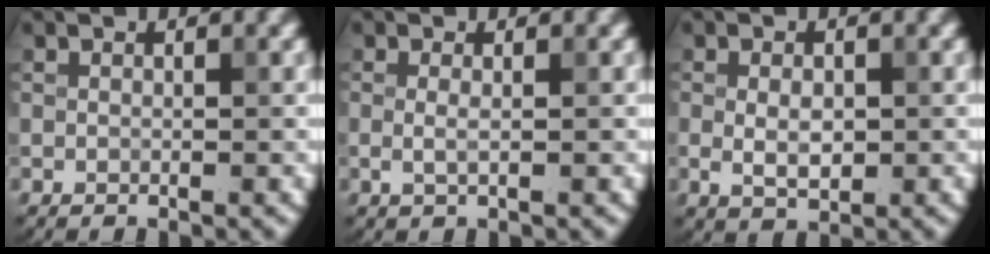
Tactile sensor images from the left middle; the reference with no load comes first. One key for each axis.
{"total": 1.0, "fx": 0.0, "fy": 0.2, "fz": 1.0, "tx": -0.021, "ty": -0.004, "tz": -0.001}
{"total": 2.6, "fx": -0.1, "fy": 1.5, "fz": 2.1, "tx": -0.039, "ty": -0.002, "tz": -0.001}